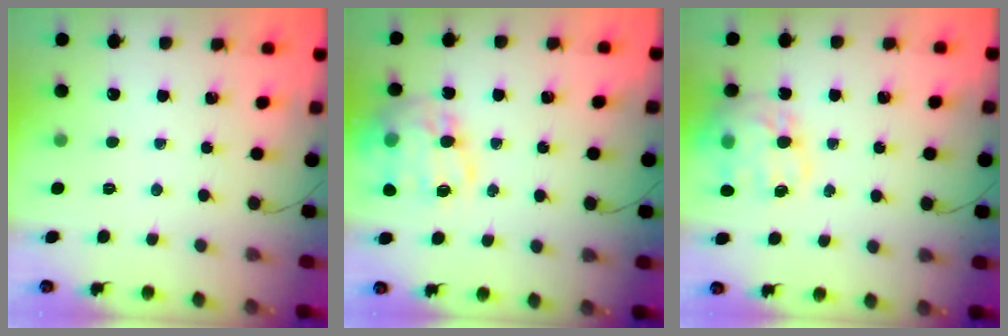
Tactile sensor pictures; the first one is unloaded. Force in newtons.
{"total": 20.2, "press": 20.0, "slide": 2.6}
{"total": 18.0, "press": 17.6, "slide": 3.4}